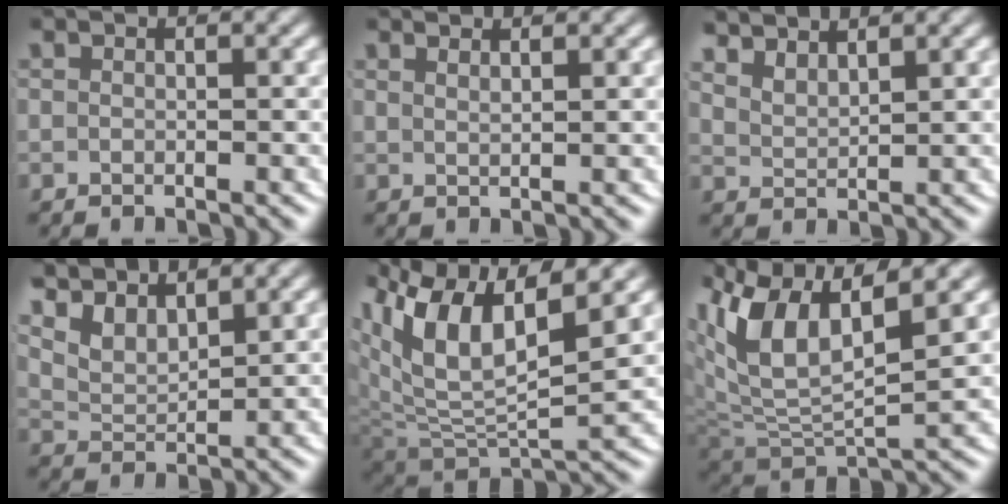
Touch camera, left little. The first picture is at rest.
{"total": 1.4, "force": [1.2, -0.6, 0.6], "torque": [-0.008, -0.007, 0.027]}
{"total": 3.6, "force": [2.9, 1.5, 1.5], "torque": [-0.038, -0.005, 0.052]}
{"total": 5.6, "force": [3.7, 3.2, 2.6], "torque": [-0.063, -0.006, 0.057]}
{"total": 11.3, "force": [2.8, 7.2, 8.2], "torque": [-0.168, -0.013, 0.046]}
{"total": 8.9, "force": [2.5, 5.4, 6.6], "torque": [-0.153, -0.012, 0.044]}